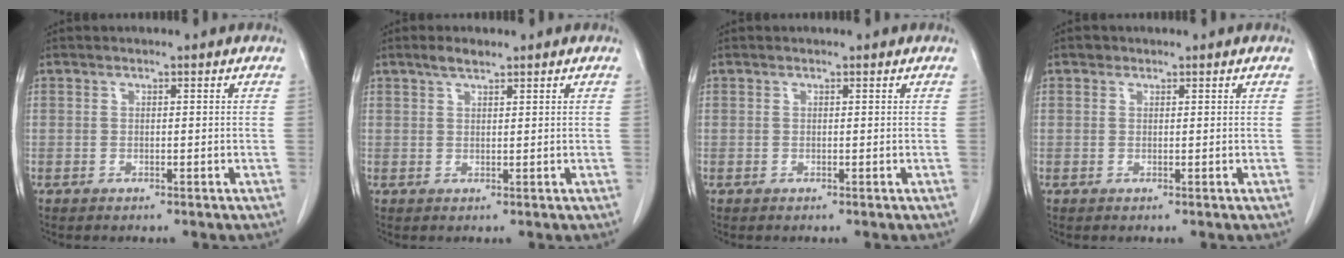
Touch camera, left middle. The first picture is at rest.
{"total": 2.2, "force": [1.7, 0.5, 1.3], "torque": [-0.032, 0.004, 0.032]}
{"total": 0.0}
{"total": 0.6, "force": [0.4, 0.4, 0.0], "torque": [-0.003, 0.001, 0.005]}